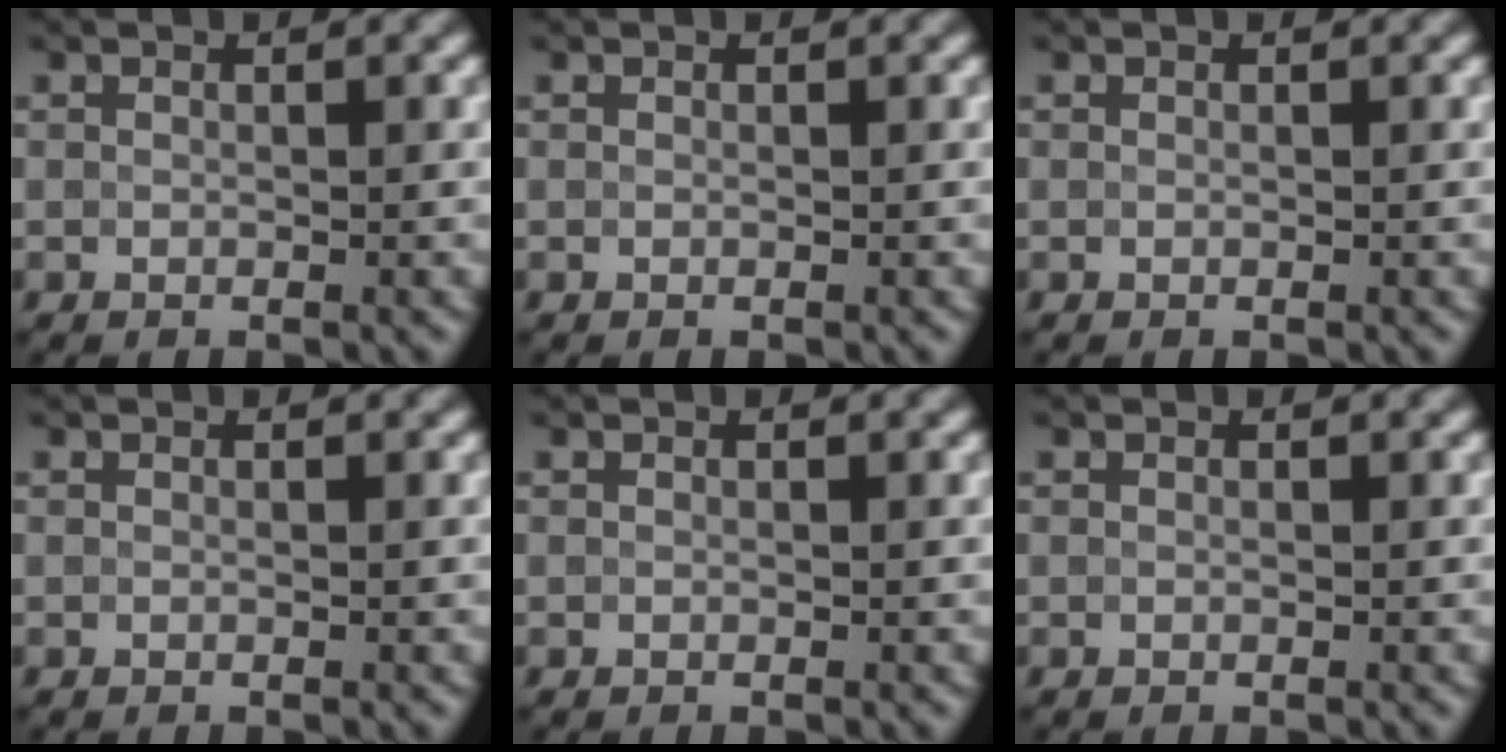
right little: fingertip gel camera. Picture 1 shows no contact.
{"total": 0.0}
{"total": 0.0}
{"total": 0.0}
{"total": 0.0}
{"total": 0.0}